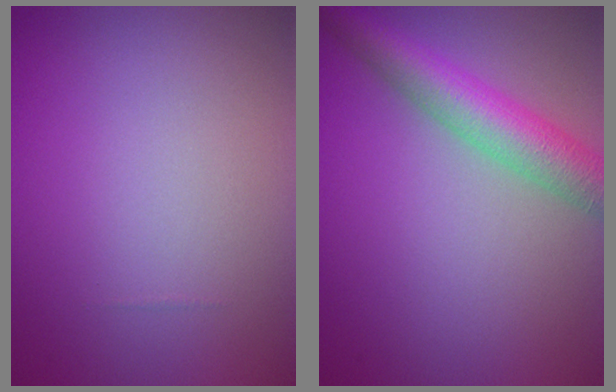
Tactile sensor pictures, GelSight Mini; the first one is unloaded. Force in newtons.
{"total": 5.4, "press": 5.4, "slide": 0.2}